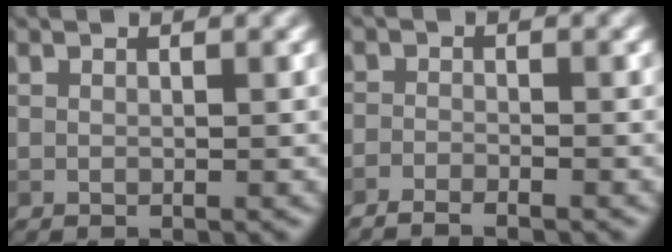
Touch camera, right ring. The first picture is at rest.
{"total": 2.4, "force": [-2.1, 0.4, 1.1], "torque": [-0.024, 0.001, -0.038]}